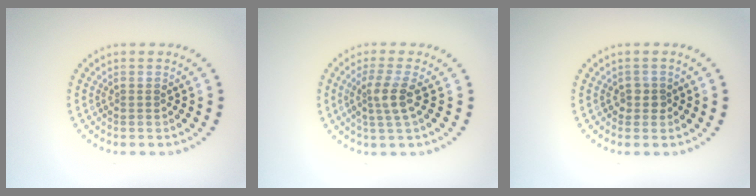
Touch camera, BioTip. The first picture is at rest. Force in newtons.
{"total": 2.7, "press": 2.3, "slide": 1.5}
{"total": 1.3, "press": 1.1, "slide": 0.7}